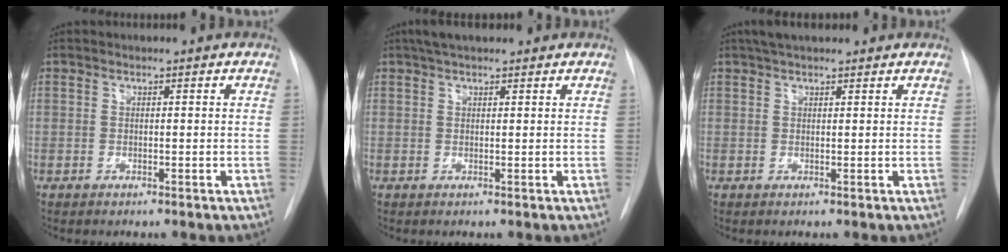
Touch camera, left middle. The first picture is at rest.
{"total": 4.3, "force": [3.4, 1.3, 2.4], "torque": [-0.038, 0.027, 0.056]}
{"total": 4.4, "force": [3.6, 1.3, 2.3], "torque": [-0.034, 0.029, 0.058]}